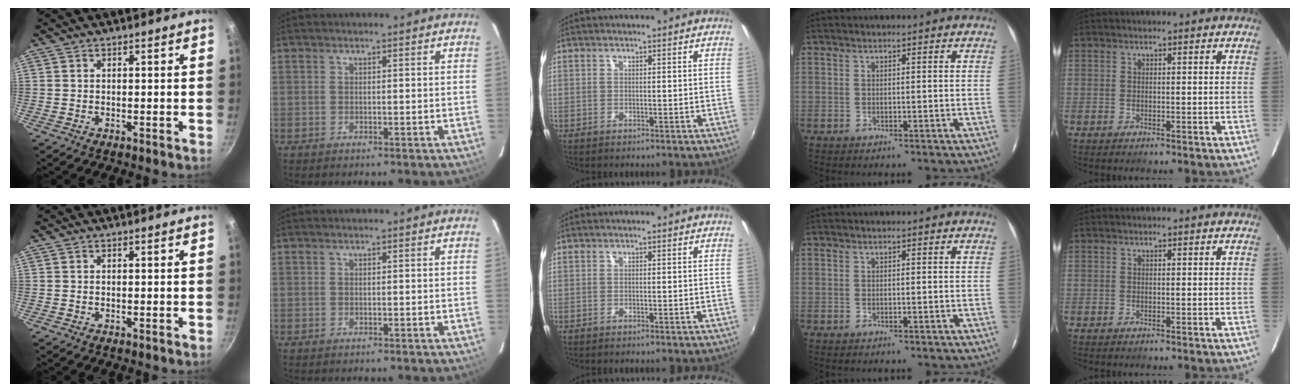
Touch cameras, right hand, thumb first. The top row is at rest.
{}